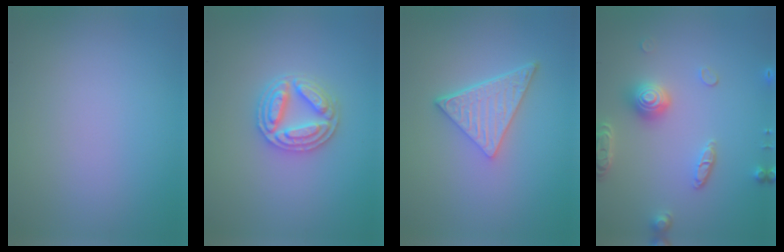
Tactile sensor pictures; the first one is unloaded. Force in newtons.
{"total": 4.5, "press": 4.4, "slide": 0.7}
{"total": 4.9, "press": 3.5, "slide": 3.5}
{"total": 4.1, "press": 3.5, "slide": 2.1}